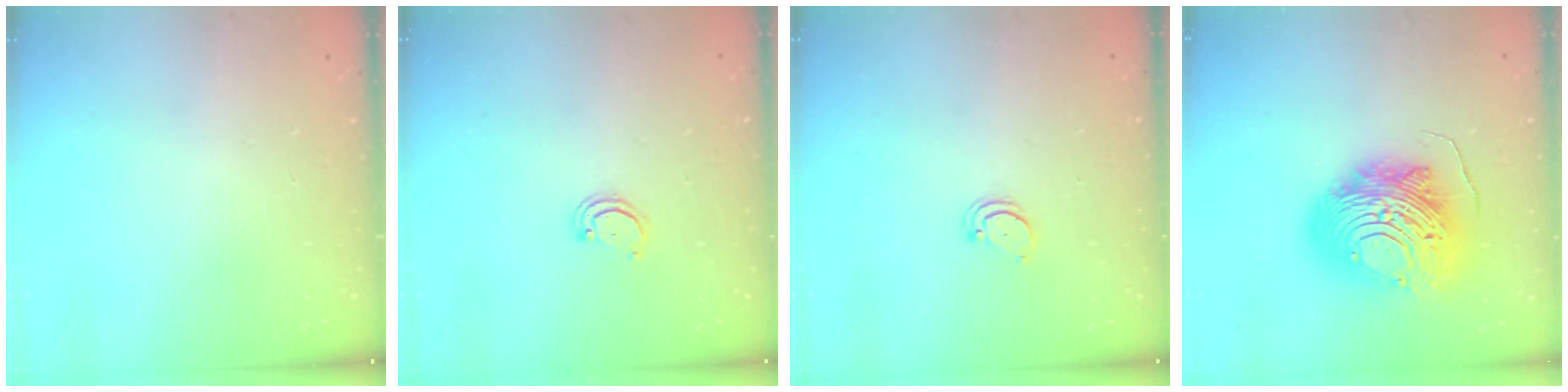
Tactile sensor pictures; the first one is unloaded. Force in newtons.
{"total": 2.2, "press": 2.2, "slide": 0.2}
{"total": 2.5, "press": 2.5, "slide": 0.3}
{"total": 20.1, "press": 20.0, "slide": 2.0}